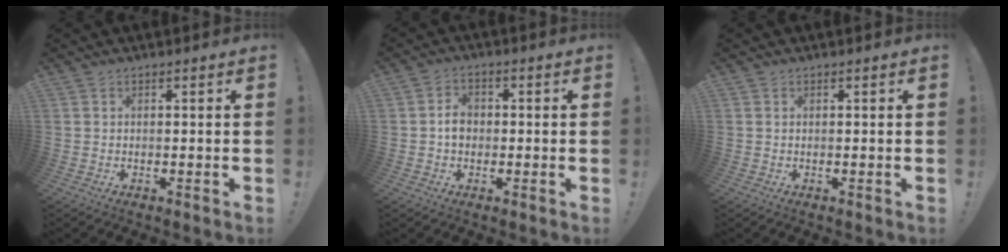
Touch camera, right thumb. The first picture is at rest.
{"total": 4.7, "force": [-0.5, 3.7, 2.7], "torque": [-0.034, 0.008, -0.010]}
{"total": 0.0}